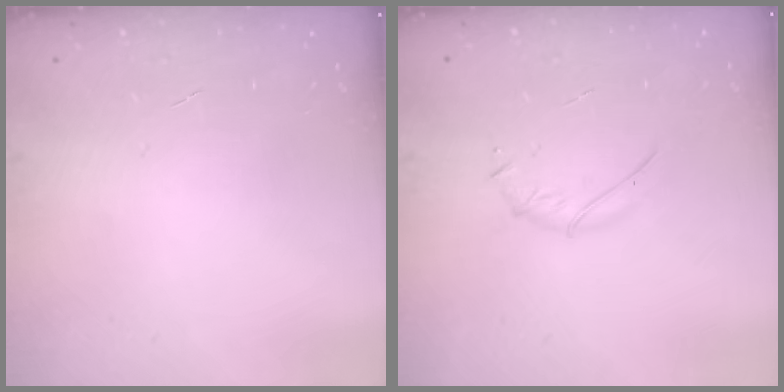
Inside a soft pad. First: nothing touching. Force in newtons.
{"total": 3.8, "press": 3.7, "slide": 1.1}